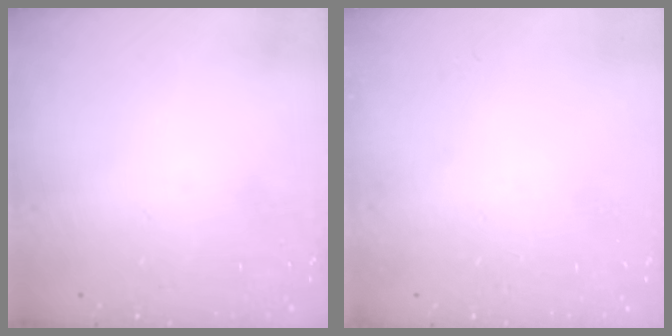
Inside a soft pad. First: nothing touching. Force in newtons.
{"total": 0.0}